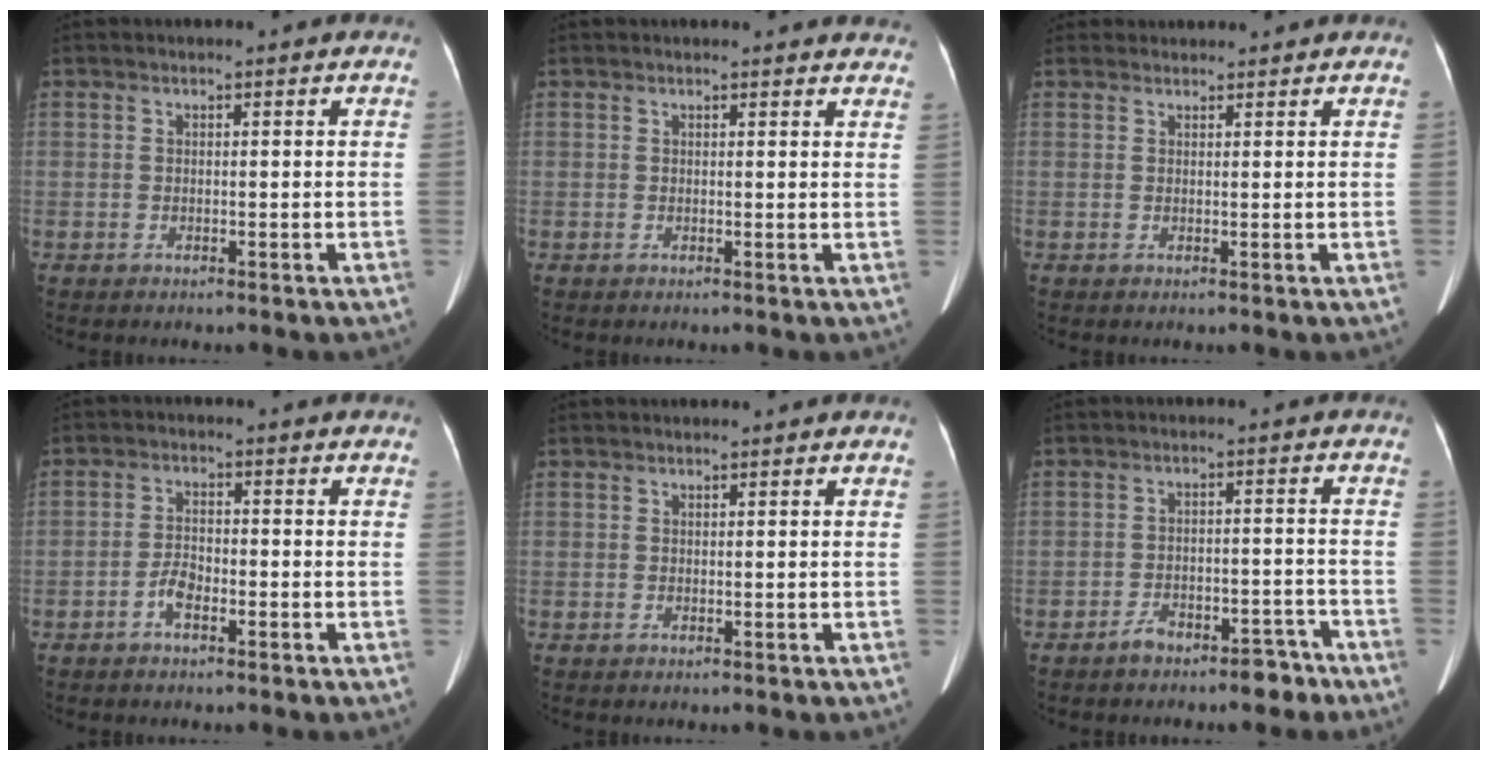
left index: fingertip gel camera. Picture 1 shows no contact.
{"total": 8.0, "force": [7.6, 1.7, 1.6], "torque": [0.003, -0.001, 0.056]}
{"total": 2.5, "force": [2.4, 0.5, 0.0], "torque": [-0.007, 0.020, 0.038]}
{"total": 3.5, "force": [-2.0, 1.3, 2.6], "torque": [-0.055, 0.003, -0.039]}
{"total": 0.0}
{"total": 5.9, "force": [-4.9, 2.5, 2.2], "torque": [-0.029, 0.021, -0.071]}